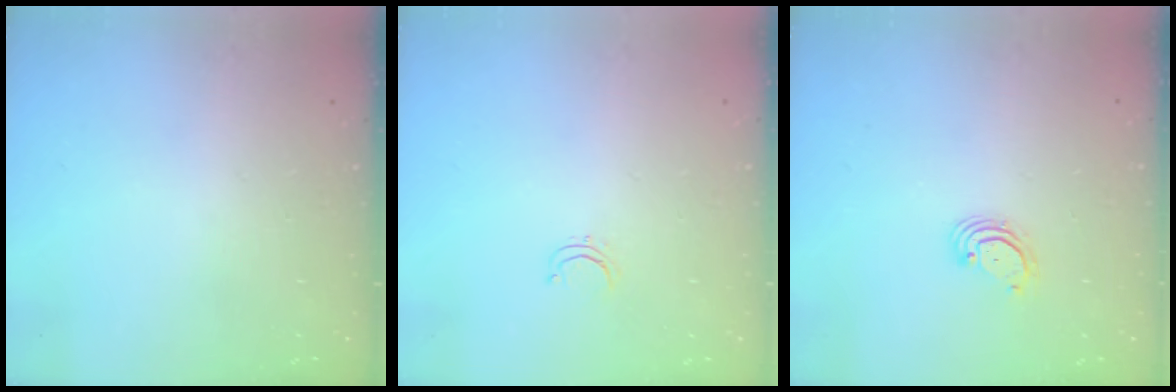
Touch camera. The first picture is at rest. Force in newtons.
{"total": 2.8, "press": 2.8, "slide": 0.2}
{"total": 3.0, "press": 3.0, "slide": 0.3}